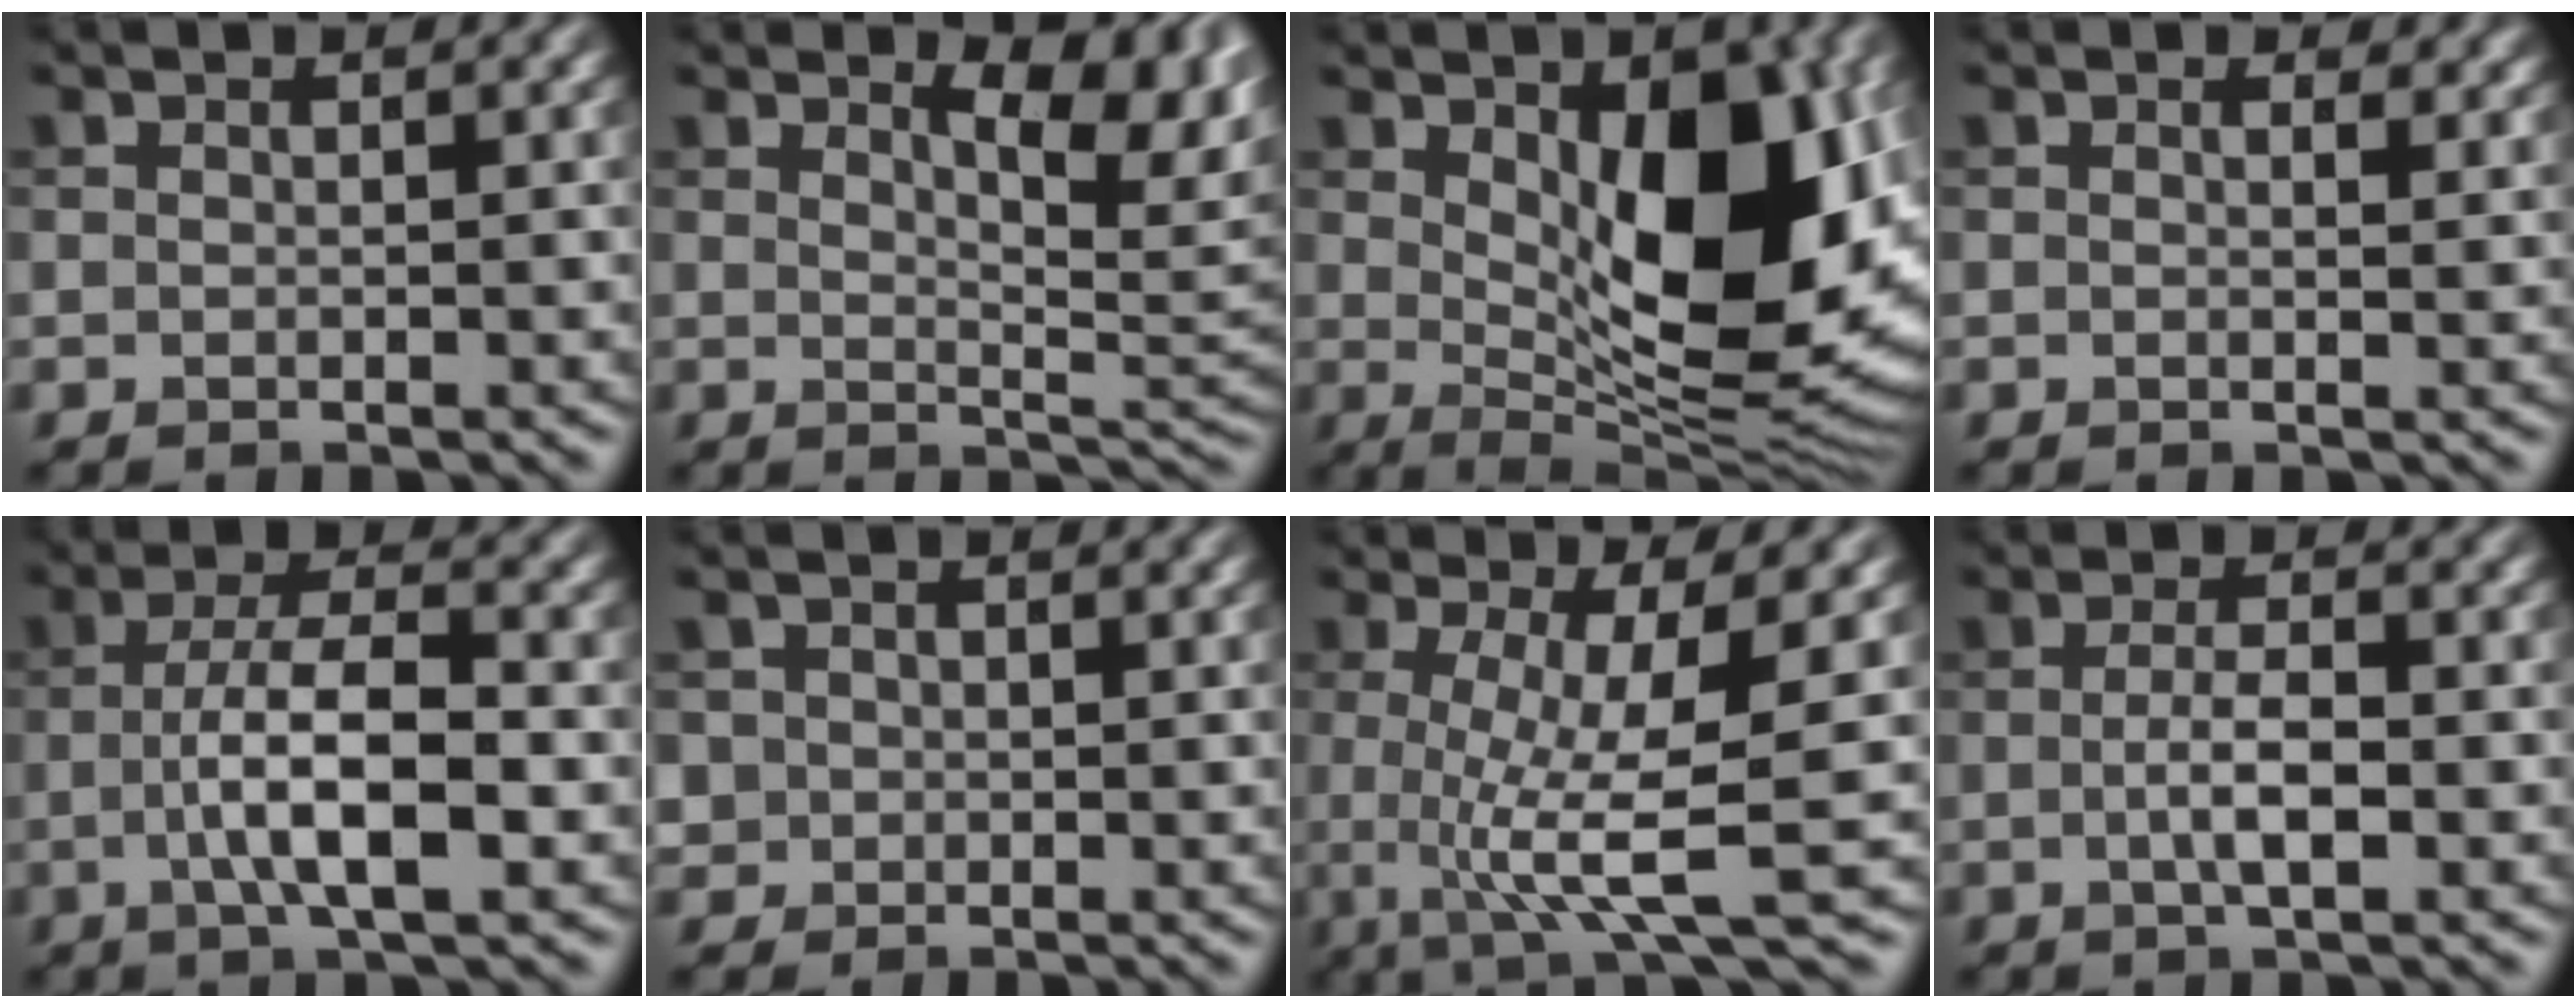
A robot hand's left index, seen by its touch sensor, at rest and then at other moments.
{"total": 7.9, "force": [3.2, 2.7, 6.7], "torque": [-0.077, 0.007, 0.050]}
{"total": 14.1, "force": [1.4, 6.8, 12.3], "torque": [-0.155, -0.013, 0.028]}
{"total": 1.6, "force": [1.2, 0.6, 0.9], "torque": [-0.012, -0.006, 0.017]}
{"total": 6.4, "force": [-1.2, 1.8, 6.1], "torque": [-0.106, 0.004, -0.024]}
{"total": 1.5, "force": [0.1, 1.5, -0.1], "torque": [0.009, -0.003, 0.004]}
{"total": 8.4, "force": [-0.3, 1.6, 8.3], "torque": [-0.135, -0.004, -0.005]}
{"total": 2.8, "force": [-0.5, 0.8, 2.7], "torque": [-0.051, 0.000, -0.010]}